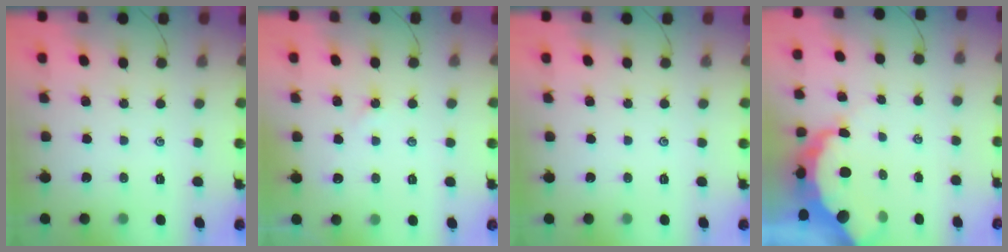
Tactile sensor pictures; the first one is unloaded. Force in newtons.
{"total": 1.9, "press": 1.9, "slide": 0.3}
{"total": 0.0}
{"total": 8.7, "press": 8.7, "slide": 1.0}